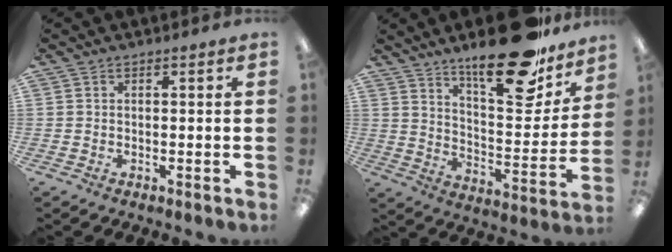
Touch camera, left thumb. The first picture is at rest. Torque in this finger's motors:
{"motor_torque": [2.11, 1.13, 1.64, -1.13, 0.31]}